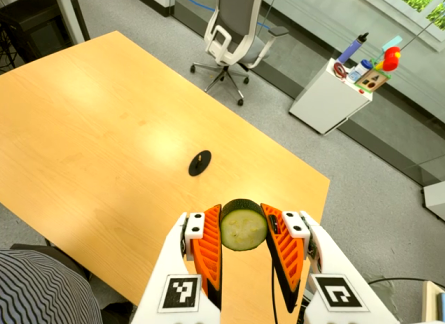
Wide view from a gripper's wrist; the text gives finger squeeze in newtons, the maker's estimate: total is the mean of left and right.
{"total": 10.6, "left": 10.0, "right": 11.2}